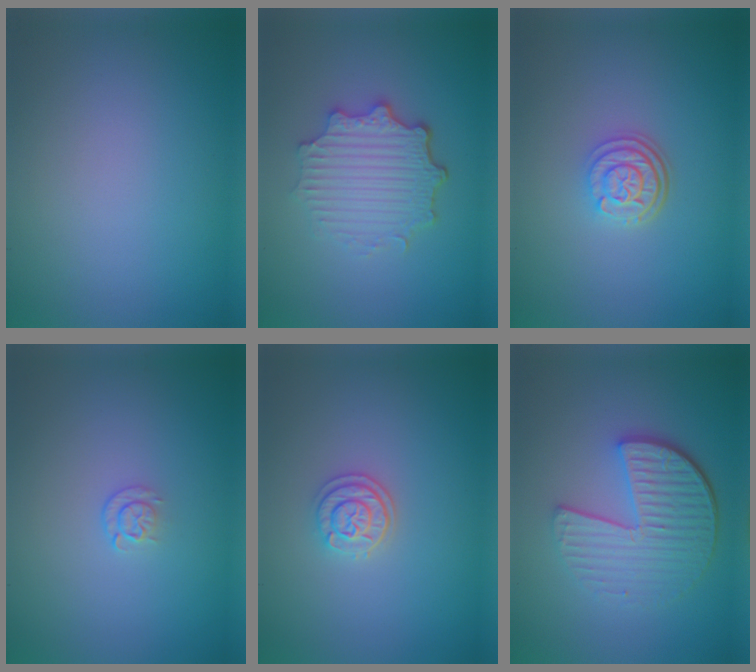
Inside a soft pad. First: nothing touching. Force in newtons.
{"total": 5.0, "press": 3.9, "slide": 3.2}
{"total": 3.1, "press": 2.4, "slide": 1.8}
{"total": 1.1, "press": 0.6, "slide": 0.9}
{"total": 2.2, "press": 2.1, "slide": 0.9}
{"total": 5.5, "press": 4.1, "slide": 3.6}